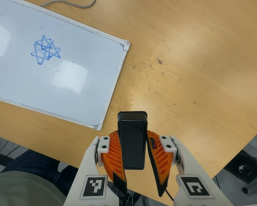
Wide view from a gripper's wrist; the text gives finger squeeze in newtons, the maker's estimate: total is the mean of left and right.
{"total": 10.2, "left": 8.3, "right": 12.1}